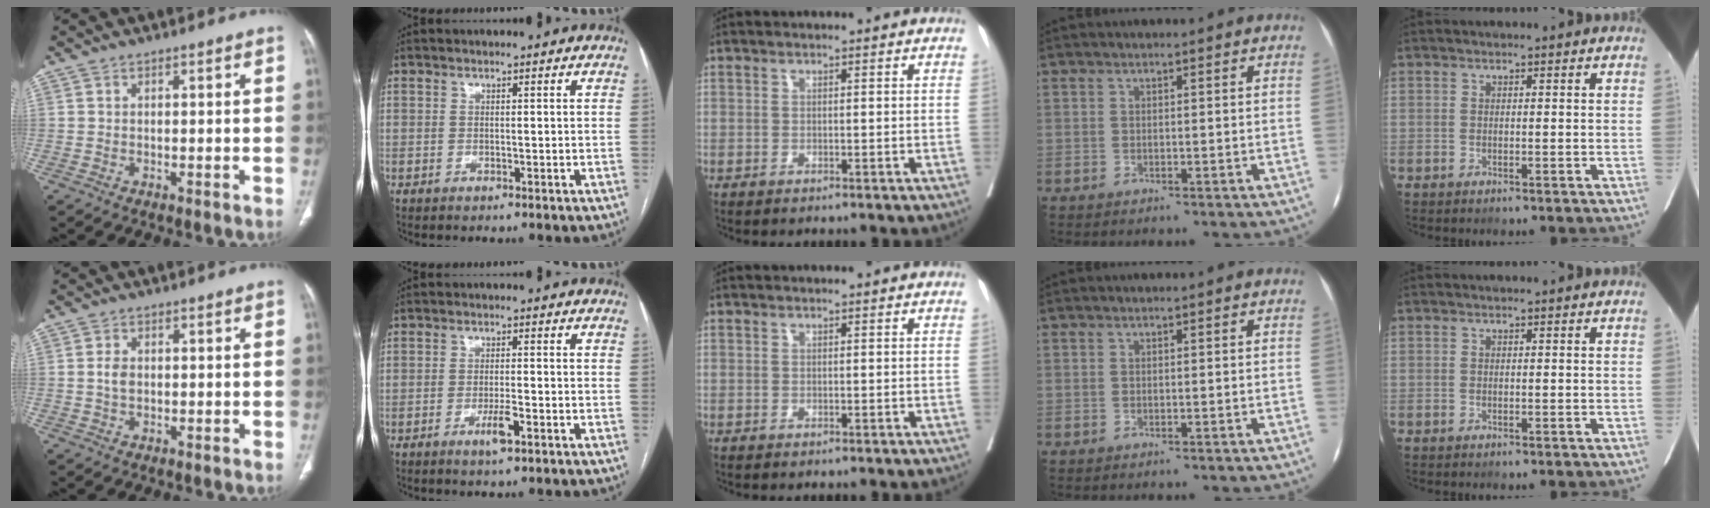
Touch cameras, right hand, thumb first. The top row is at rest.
{"thumb": {"total": 2.2, "force": [0.0, 1.5, 1.6], "torque": [-0.028, 0.003, -0.003]}, "index": {"total": 3.3, "force": [-1.6, 0.2, 2.8], "torque": [-0.052, -0.004, -0.028]}}